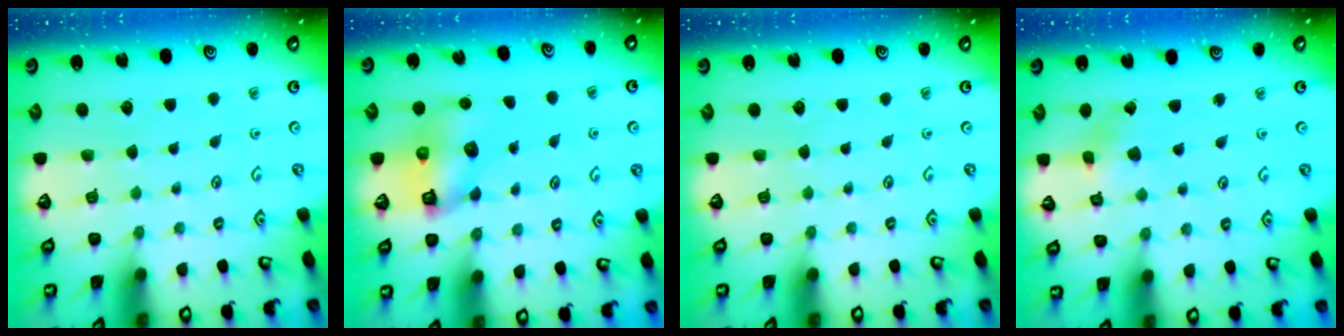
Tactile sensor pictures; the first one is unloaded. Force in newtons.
{"total": 7.5, "press": 7.5, "slide": 0.9}
{"total": 0.0}
{"total": 2.7, "press": 2.7, "slide": 0.3}